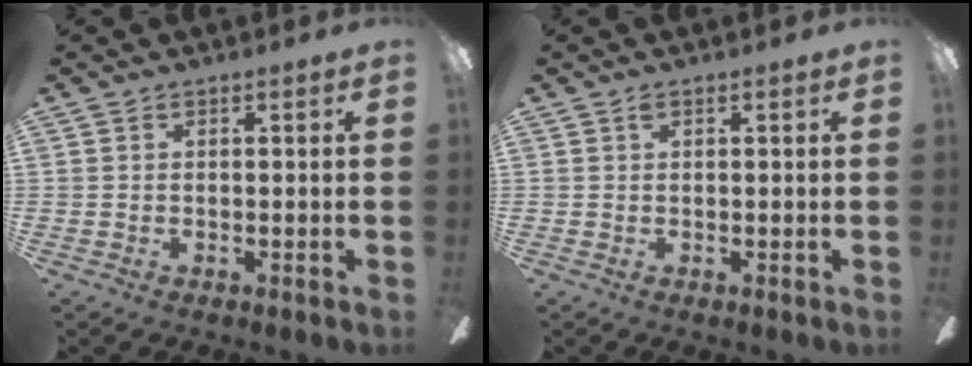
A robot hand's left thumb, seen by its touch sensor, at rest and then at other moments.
{"total": 0.8, "force": [0.4, 0.3, 0.6], "torque": [-0.014, 0.002, 0.008]}